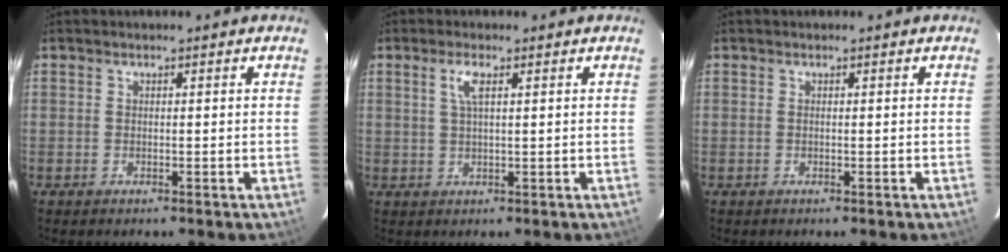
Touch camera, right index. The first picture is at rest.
{"total": 2.9, "force": [1.2, 0.6, 2.6], "torque": [-0.053, 0.004, 0.023]}
{"total": 0.0}